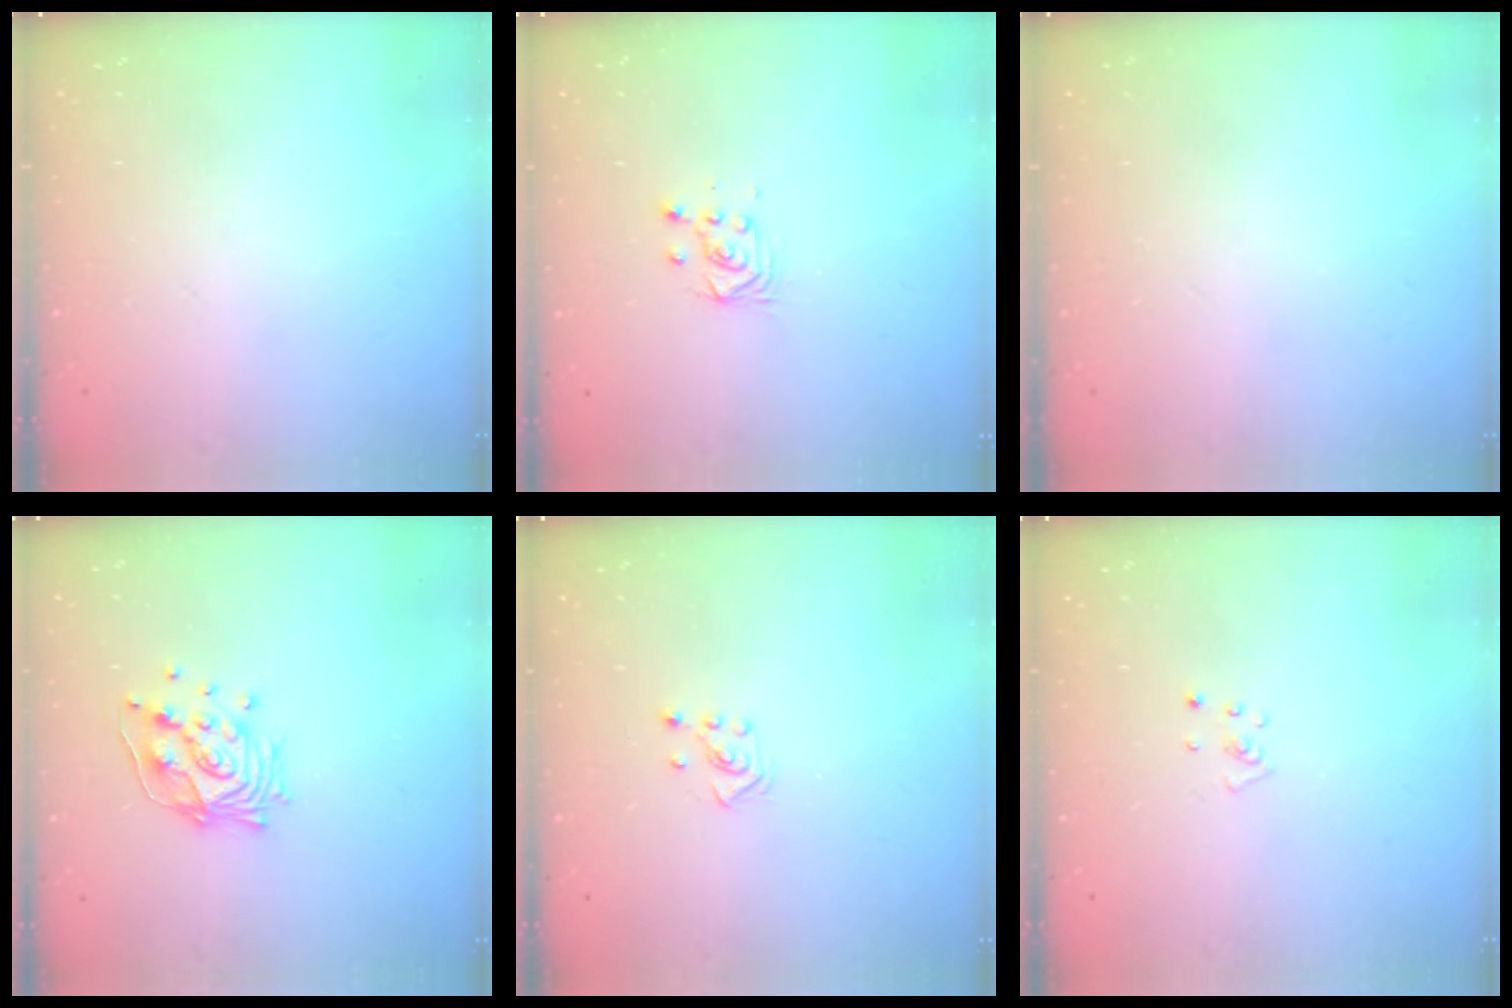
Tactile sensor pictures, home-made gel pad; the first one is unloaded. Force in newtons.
{"total": 4.1, "press": 4.0, "slide": 0.7}
{"total": 0.0}
{"total": 13.4, "press": 13.4, "slide": 1.6}
{"total": 2.6, "press": 2.5, "slide": 0.6}
{"total": 2.2, "press": 2.2, "slide": 0.2}